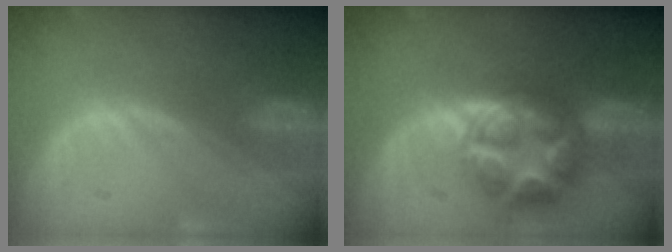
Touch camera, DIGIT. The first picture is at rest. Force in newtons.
{"total": 9.0, "press": 9.0, "slide": 0.5}